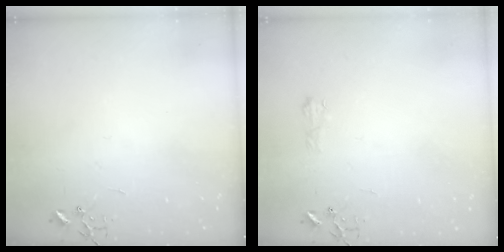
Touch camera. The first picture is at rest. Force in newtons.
{"total": 6.3, "press": 6.3, "slide": 0.8}